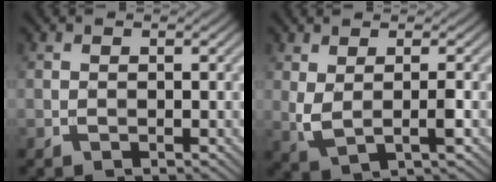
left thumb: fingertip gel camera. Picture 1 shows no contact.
{"total": 3.8, "force": [0.4, 1.1, 3.7], "torque": [-0.086, -0.002, 0.010]}